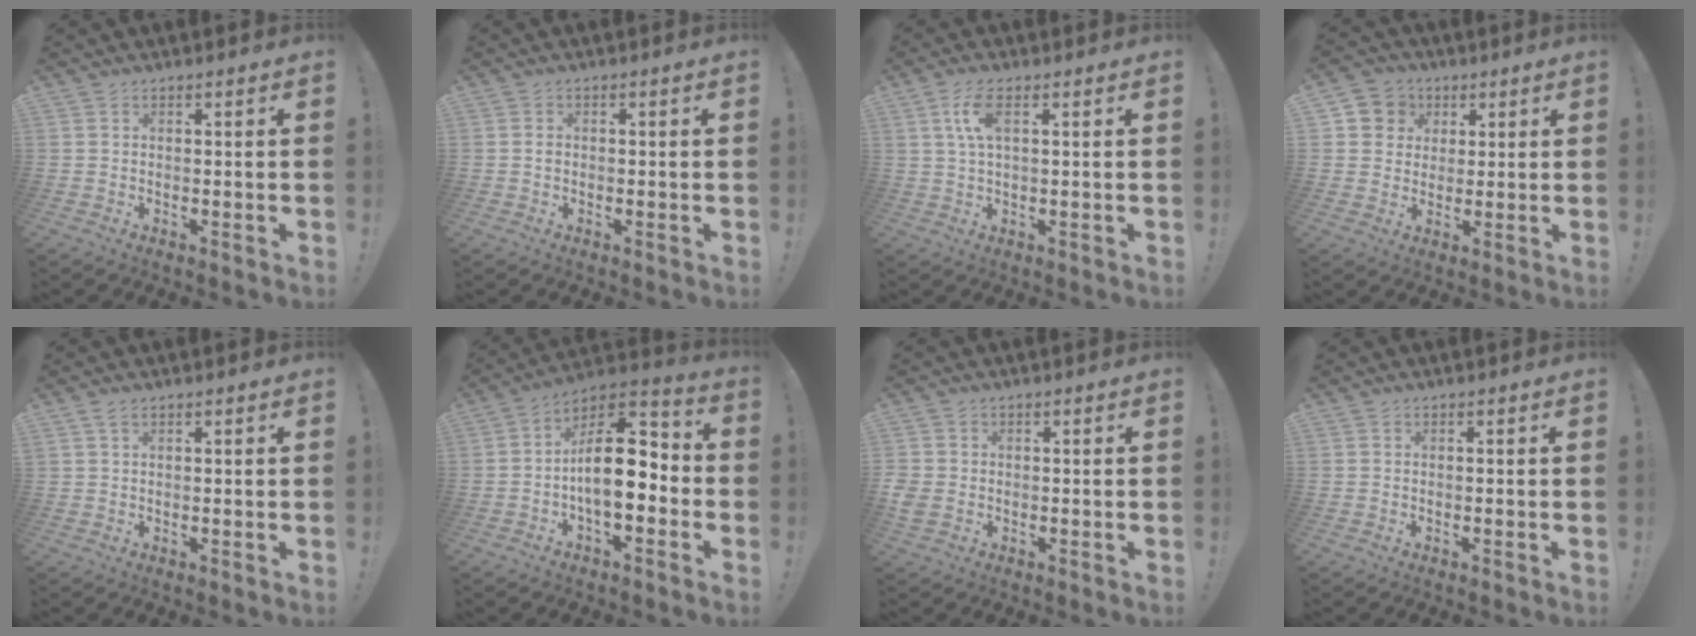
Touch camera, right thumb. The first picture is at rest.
{"total": 0.6, "force": [-0.2, 0.5, 0.1], "torque": [-0.001, 0.003, -0.004]}
{"total": 6.4, "force": [2.1, 2.4, 5.6], "torque": [-0.117, 0.003, 0.034]}
{"total": 7.2, "force": [1.6, 7.0, 1.2], "torque": [-0.011, -0.006, 0.034]}
{"total": 1.9, "force": [1.1, 0.6, 1.4], "torque": [-0.029, 0.001, 0.019]}
{"total": 16.2, "force": [-1.4, 8.4, 13.8], "torque": [-0.223, 0.012, -0.021]}
{"total": 3.5, "force": [-0.5, 2.9, 1.9], "torque": [-0.037, -0.002, -0.009]}
{"total": 0.0}